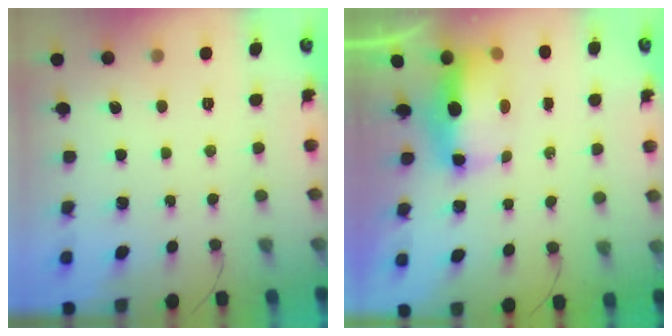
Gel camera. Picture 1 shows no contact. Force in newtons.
{"total": 15.0, "press": 10.8, "slide": 10.3}